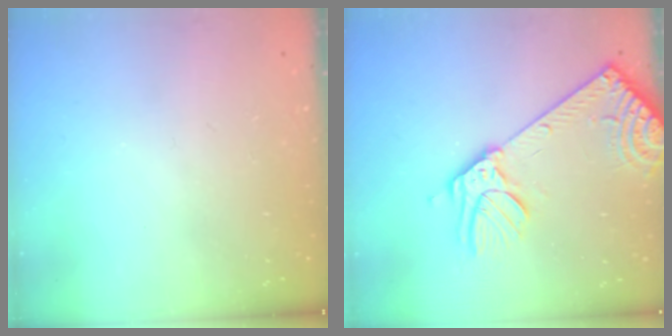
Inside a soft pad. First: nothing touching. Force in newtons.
{"total": 15.3, "press": 14.9, "slide": 3.5}